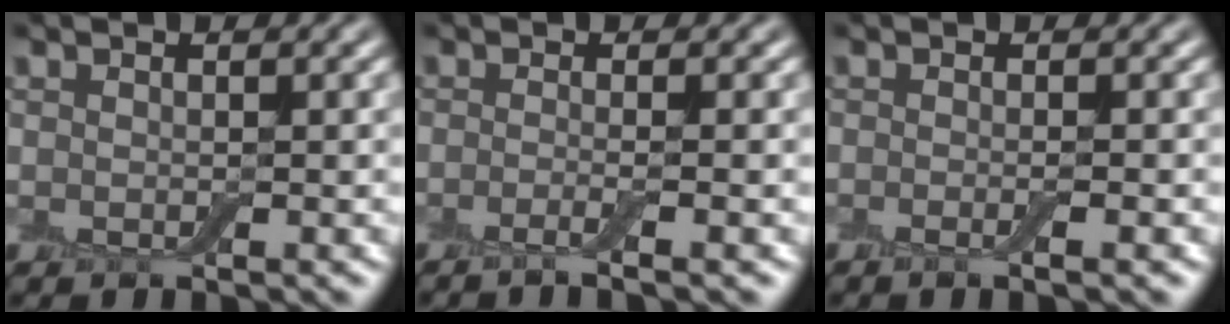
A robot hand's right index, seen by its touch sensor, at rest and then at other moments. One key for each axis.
{"total": 2.1, "fx": -0.8, "fy": 0.6, "fz": 1.8, "tx": -0.015, "ty": -0.008, "tz": -0.025}
{"total": 1.9, "fx": -0.5, "fy": 0.6, "fz": 1.7, "tx": -0.007, "ty": 0.000, "tz": -0.015}